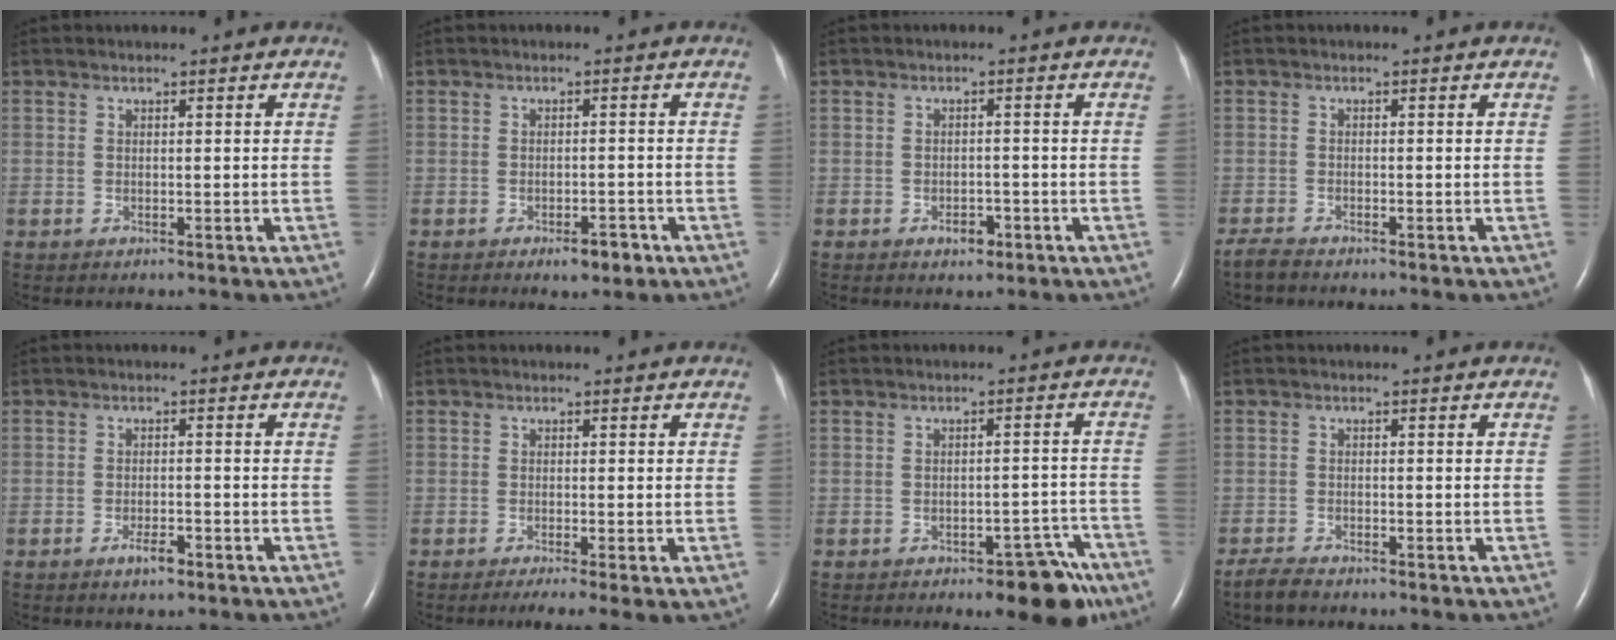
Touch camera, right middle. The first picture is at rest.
{"total": 3.1, "force": [-1.9, 1.1, 2.2], "torque": [-0.030, 0.001, -0.022]}
{"total": 2.3, "force": [-1.3, 1.3, 1.3], "torque": [-0.020, 0.003, -0.013]}
{"total": 1.9, "force": [-1.8, 0.2, 0.7], "torque": [-0.022, -0.006, -0.033]}
{"total": 2.4, "force": [-1.6, 0.6, 1.7], "torque": [-0.033, -0.001, -0.026]}
{"total": 4.7, "force": [-2.6, 0.6, 3.8], "torque": [-0.060, -0.017, -0.042]}
{"total": 7.3, "force": [-5.1, 2.3, 4.5], "torque": [-0.034, 0.013, -0.062]}
{"total": 2.7, "force": [-2.3, 0.5, 1.1], "torque": [-0.031, -0.007, -0.040]}